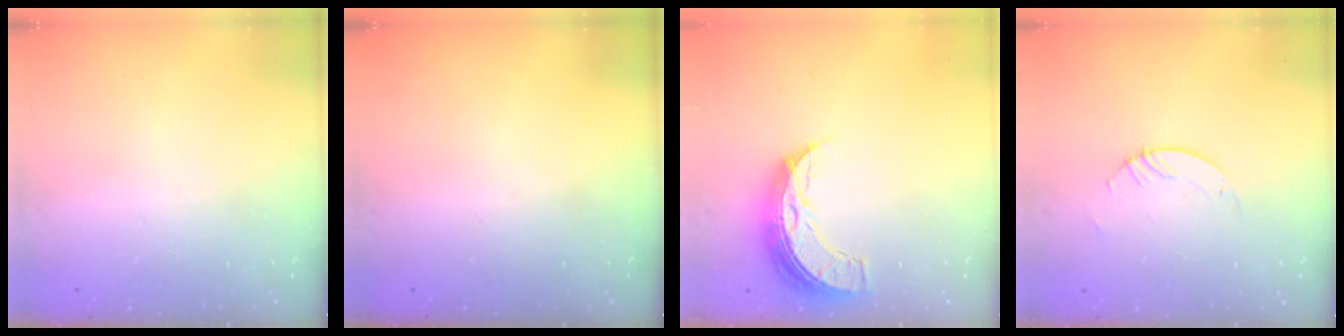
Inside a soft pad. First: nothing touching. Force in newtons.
{"total": 0.0}
{"total": 9.8, "press": 9.8, "slide": 0.8}
{"total": 2.1, "press": 2.1, "slide": 0.2}